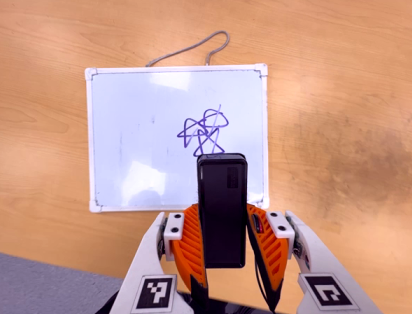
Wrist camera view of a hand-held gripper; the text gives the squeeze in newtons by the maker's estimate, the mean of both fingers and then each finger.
{"total": 3.8, "left": 2.5, "right": 5.0}